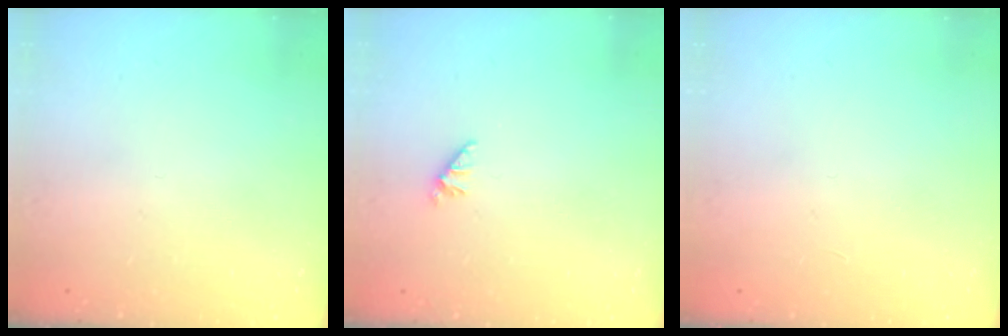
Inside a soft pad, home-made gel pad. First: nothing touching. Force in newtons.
{"total": 0.0}
{"total": 0.0}